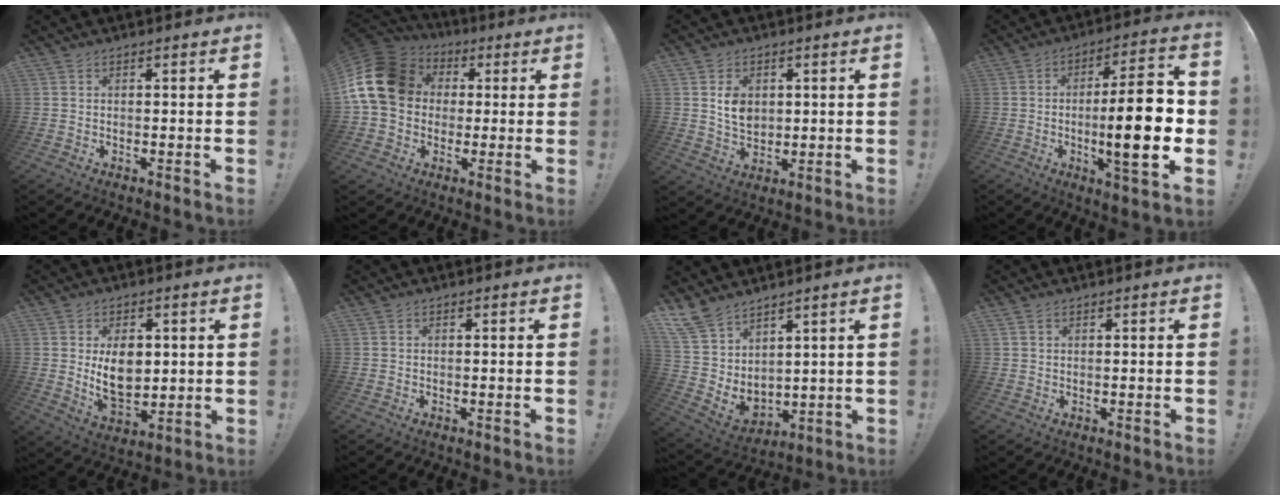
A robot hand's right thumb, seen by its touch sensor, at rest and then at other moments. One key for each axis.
{"total": 19.6, "fx": 3.5, "fy": 15.3, "fz": 11.7, "tx": -0.214, "ty": -0.002, "tz": 0.071}
{"total": 7.4, "fx": 1.7, "fy": 6.1, "fz": 3.8, "tx": -0.041, "ty": -0.004, "tz": 0.033}
{"total": 18.8, "fx": -2.2, "fy": 3.8, "fz": 18.3, "tx": -0.275, "ty": -0.001, "tz": -0.036}
{"total": 10.9, "fx": 2.1, "fy": 7.5, "fz": 7.5, "tx": -0.110, "ty": -0.018, "tz": 0.037}
{"total": 0.0}
{"total": 9.9, "fx": 7.2, "fy": 5.7, "fz": 3.5, "tx": -0.090, "ty": -0.062, "tz": 0.148}
{"total": 1.1, "fx": 0.7, "fy": 0.7, "fz": 0.6, "tx": -0.016, "ty": 0.003, "tz": 0.014}